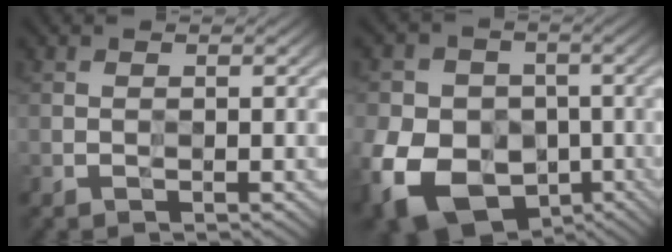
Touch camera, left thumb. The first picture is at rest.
{"total": 16.4, "force": [-5.5, 12.8, 8.7], "torque": [-0.200, -0.048, -0.108]}